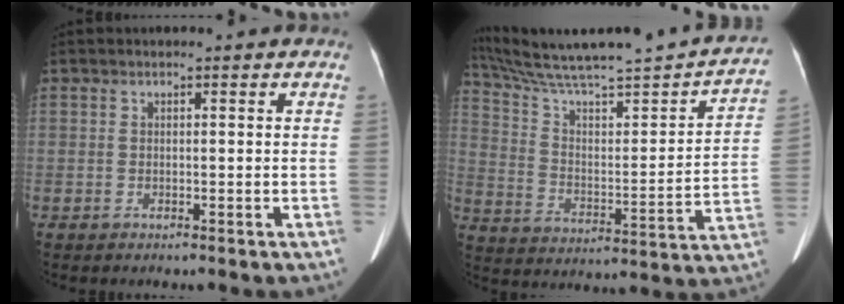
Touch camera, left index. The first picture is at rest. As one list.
[{"total": 25.7, "force": [22.4, 2.5, 12.3], "torque": [-0.199, -0.035, 0.314]}]